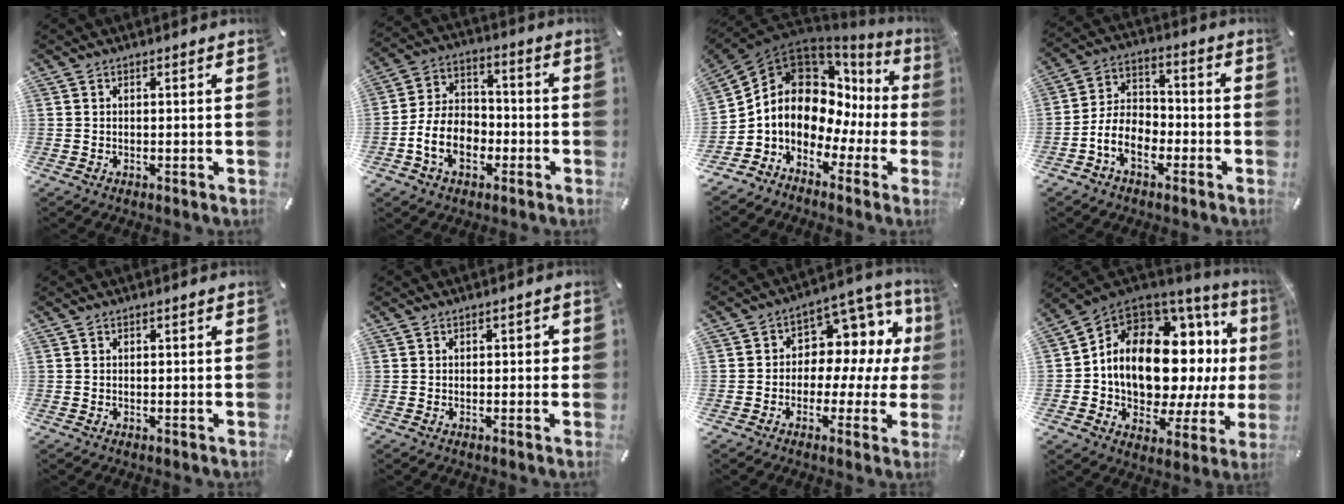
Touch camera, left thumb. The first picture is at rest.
{"total": 10.9, "force": [-4.4, 7.7, 6.3], "torque": [-0.149, 0.021, -0.081]}
{"total": 12.4, "force": [2.2, 10.2, 6.6], "torque": [-0.135, -0.047, 0.035]}
{"total": 9.1, "force": [-4.5, 6.1, 5.0], "torque": [-0.111, 0.019, -0.085]}
{"total": 0.0}
{"total": 1.2, "force": [-0.3, 0.9, 0.8], "torque": [-0.015, 0.005, -0.008]}
{"total": 10.3, "force": [0.8, 8.1, 6.3], "torque": [-0.087, -0.014, 0.017]}
{"total": 19.3, "force": [2.3, 12.0, 15.0], "torque": [-0.276, -0.032, 0.038]}